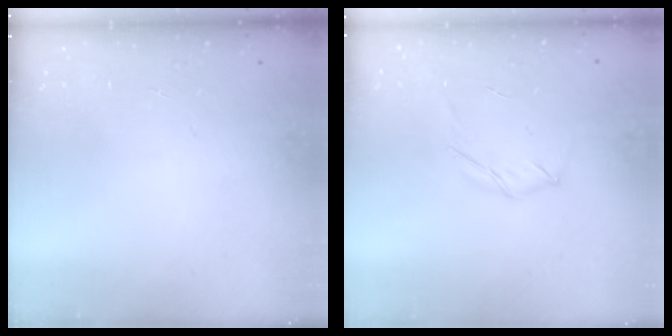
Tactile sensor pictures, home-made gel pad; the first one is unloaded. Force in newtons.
{"total": 3.8, "press": 3.7, "slide": 0.9}